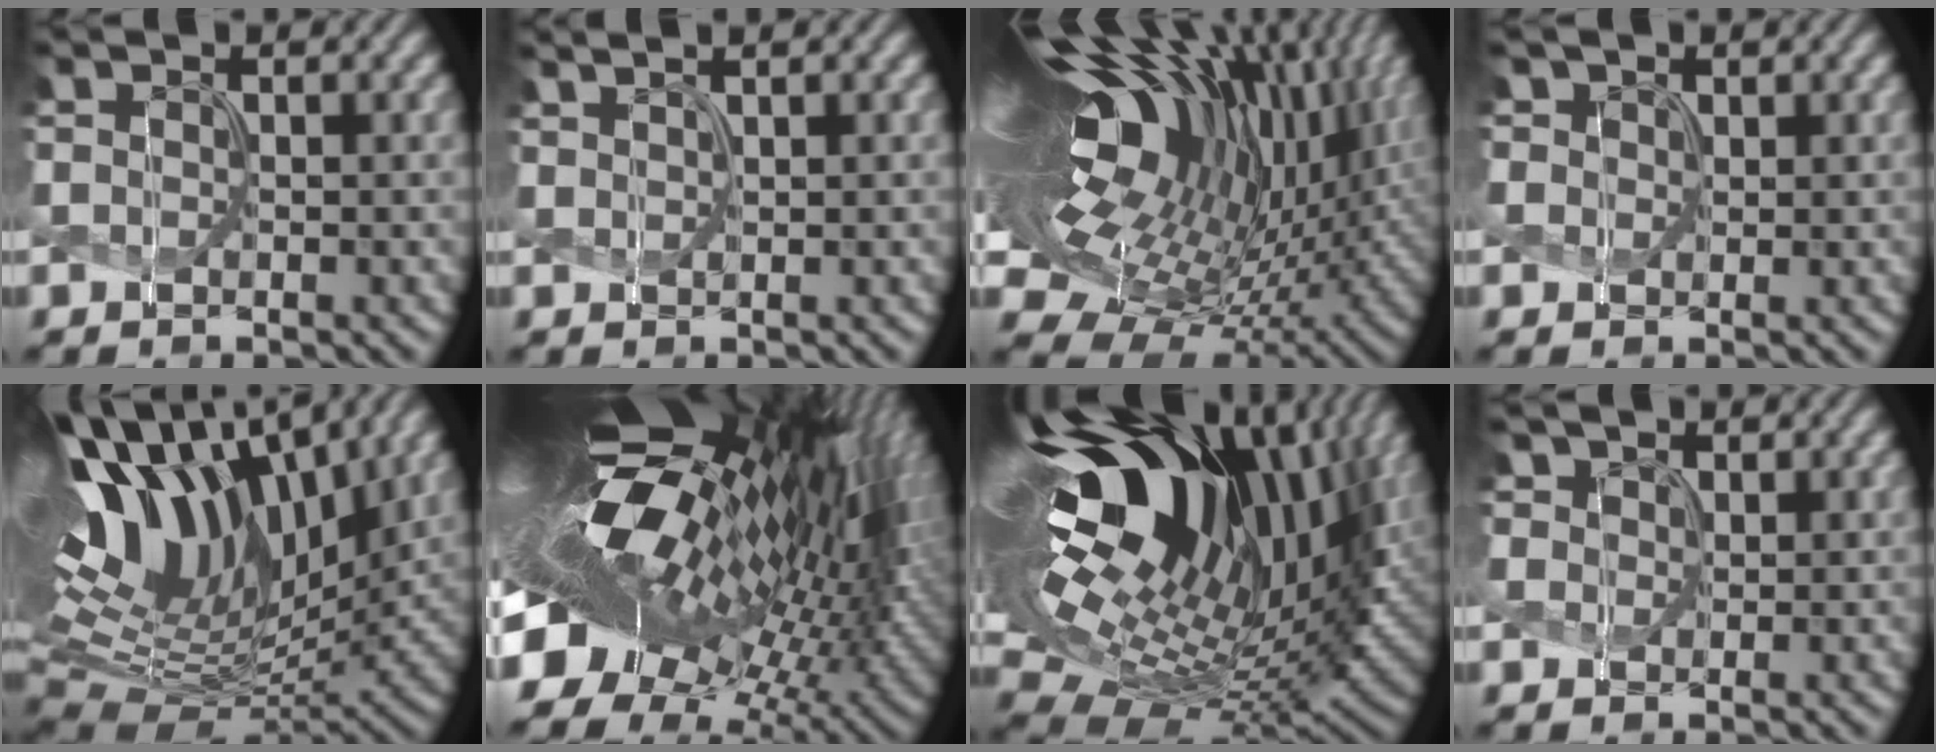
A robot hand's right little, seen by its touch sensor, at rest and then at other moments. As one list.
[{"total": 1.7, "force": [1.4, 0.2, 1.0], "torque": [-0.006, 0.009, 0.004]}, {"total": 20.2, "force": [6.4, 9.6, 16.6], "torque": [-0.304, 0.022, 0.102]}, {"total": 1.6, "force": [0.8, 1.3, 0.4], "torque": [-0.014, 0.005, 0.007]}, {"total": 14.8, "force": [6.3, 7.8, 10.8], "torque": [-0.225, 0.042, 0.105]}, {"total": 19.8, "force": [2.2, 9.6, 17.2], "torque": [-0.316, -0.004, 0.023]}, {"total": 19.3, "force": [6.7, 9.9, 15.1], "torque": [-0.293, 0.046, 0.111]}, {"total": 2.8, "force": [1.5, 2.1, 1.0], "torque": [-0.035, 0.007, 0.022]}]